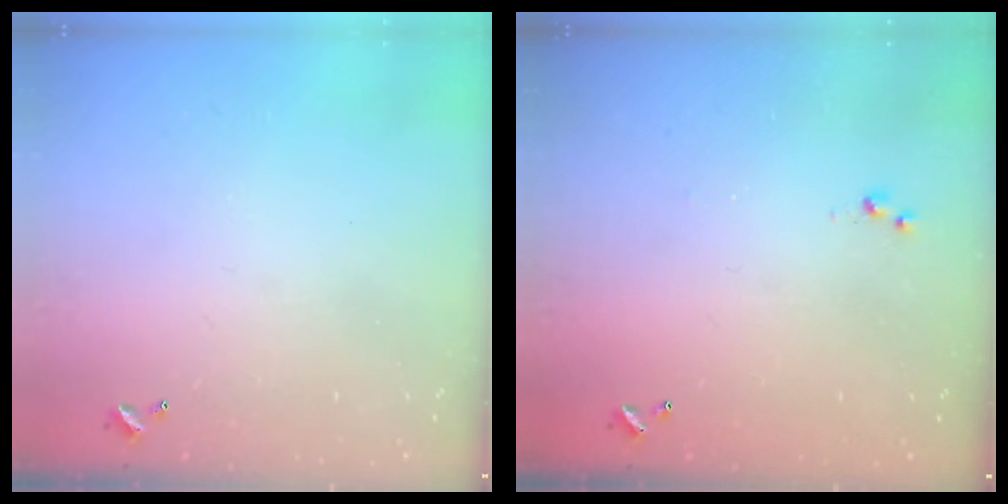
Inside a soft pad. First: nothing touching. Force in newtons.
{"total": 3.0, "press": 3.0, "slide": 0.4}